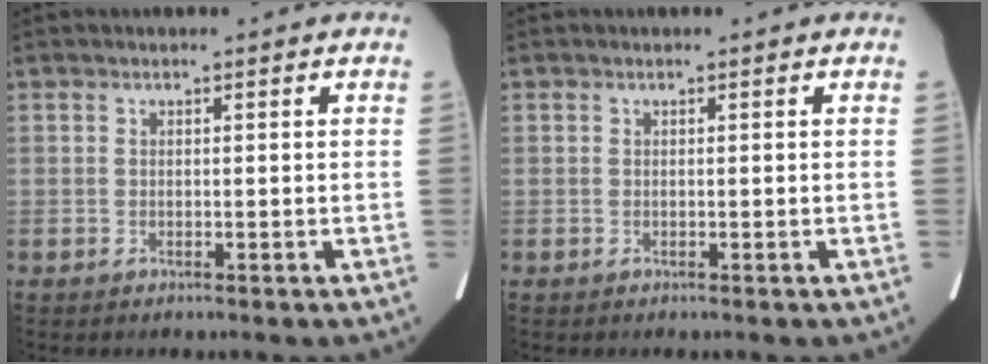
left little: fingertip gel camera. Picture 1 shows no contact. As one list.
[{"total": 0.0}]